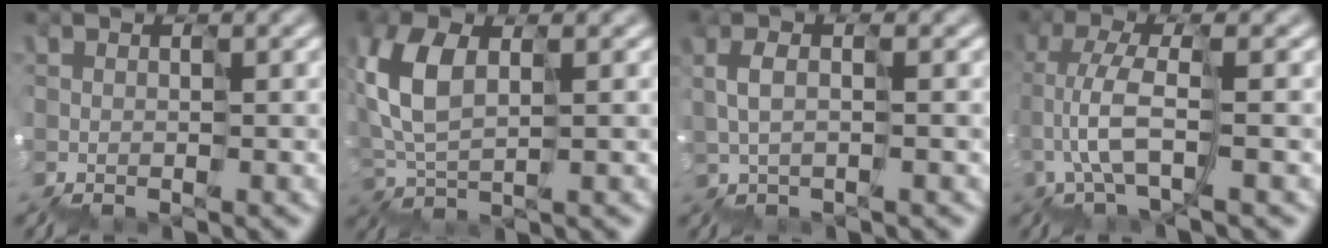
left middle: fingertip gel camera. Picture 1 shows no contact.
{"total": 3.8, "force": [1.6, 2.0, 2.9], "torque": [-0.096, 0.022, 0.024]}
{"total": 1.8, "force": [1.2, 0.3, 1.3], "torque": [-0.046, 0.016, 0.017]}
{"total": 3.2, "force": [-0.6, 0.7, 3.1], "torque": [-0.089, 0.022, -0.016]}